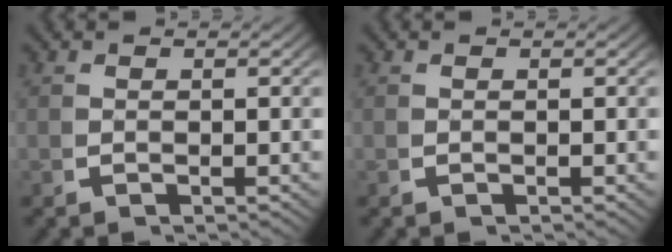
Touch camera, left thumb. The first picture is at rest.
{"total": 0.0}